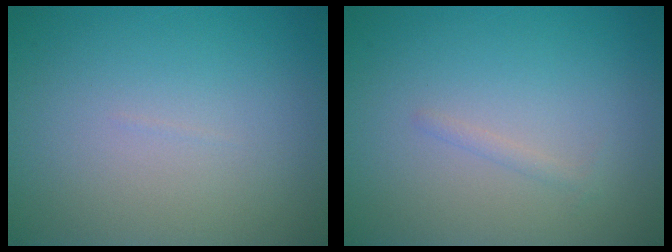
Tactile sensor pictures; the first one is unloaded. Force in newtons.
{"total": 0.6, "press": 0.6, "slide": 0.0}